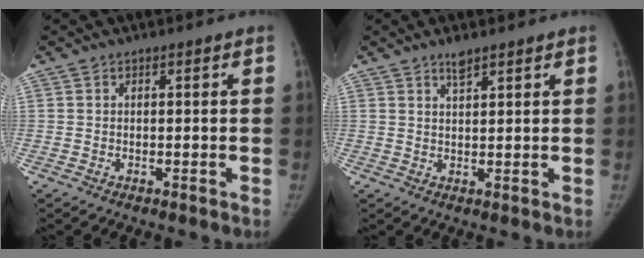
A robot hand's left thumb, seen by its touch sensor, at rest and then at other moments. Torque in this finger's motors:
{"motor_torque": [0.29, -0.16, 0.33, -0.46, -0.01]}